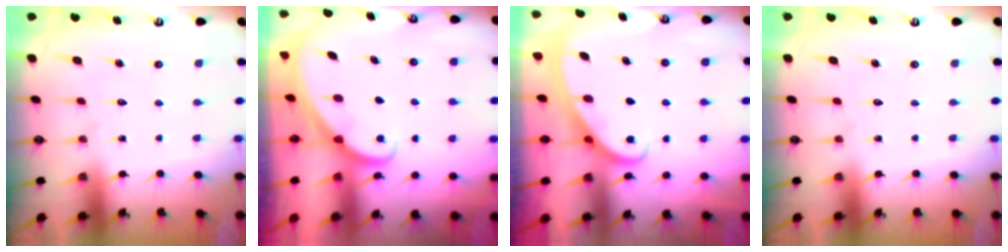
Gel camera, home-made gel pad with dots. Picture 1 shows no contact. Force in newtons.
{"total": 1.6, "press": 1.6, "slide": 0.0}
{"total": 2.5, "press": 2.5, "slide": 0.4}
{"total": 0.0}